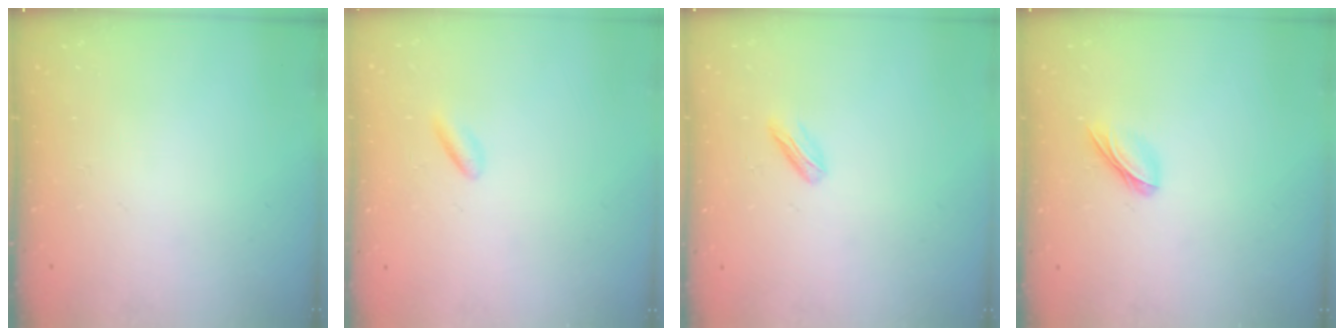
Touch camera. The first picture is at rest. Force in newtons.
{"total": 0.6, "press": 0.2, "slide": 0.5}
{"total": 2.8, "press": 2.7, "slide": 0.6}
{"total": 4.5, "press": 4.5, "slide": 0.2}